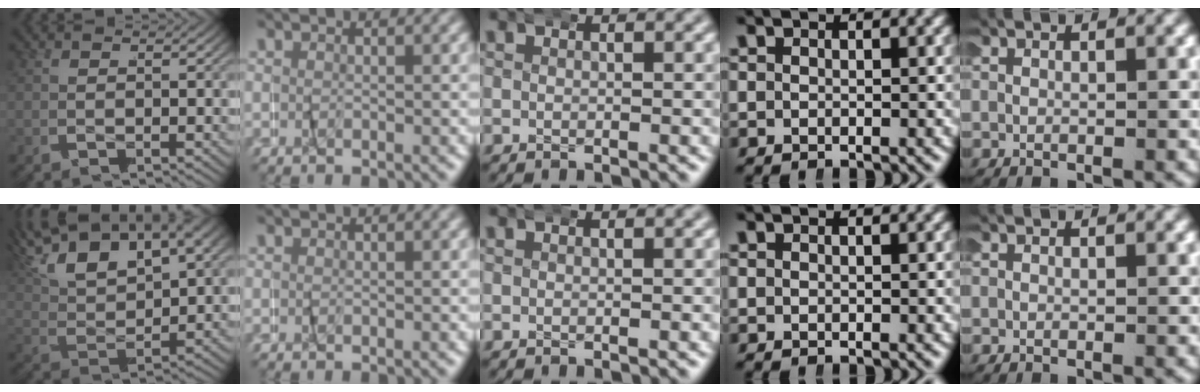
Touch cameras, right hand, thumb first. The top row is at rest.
{"thumb": {"total": 9.0, "force": [3.2, 5.5, 6.3], "torque": [-0.140, 0.015, 0.045]}}